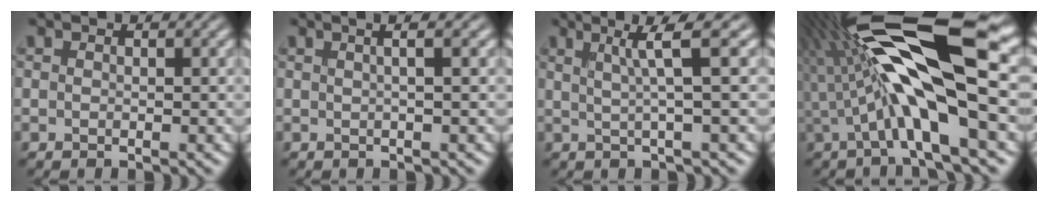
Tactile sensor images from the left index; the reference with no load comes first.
{"total": 2.6, "force": [1.0, 0.9, 2.2], "torque": [-0.017, 0.018, -0.008]}
{"total": 3.4, "force": [1.1, -0.1, 3.3], "torque": [-0.061, 0.011, 0.029]}
{"total": 13.2, "force": [0.9, 3.1, 12.8], "torque": [-0.234, 0.036, 0.013]}